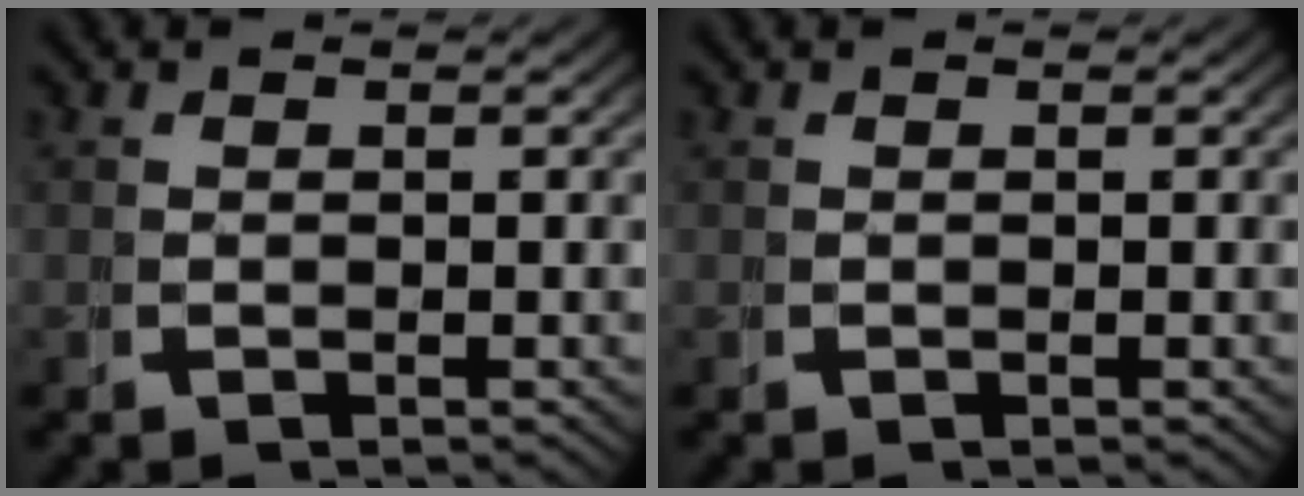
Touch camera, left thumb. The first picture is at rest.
{"total": 0.0}